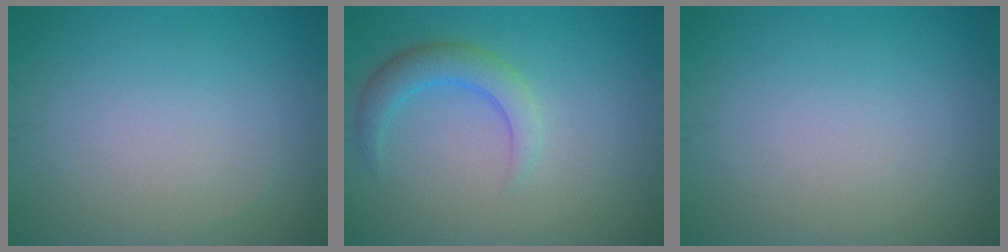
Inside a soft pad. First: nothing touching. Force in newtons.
{"total": 3.0, "press": 3.0, "slide": 0.2}
{"total": 0.0}